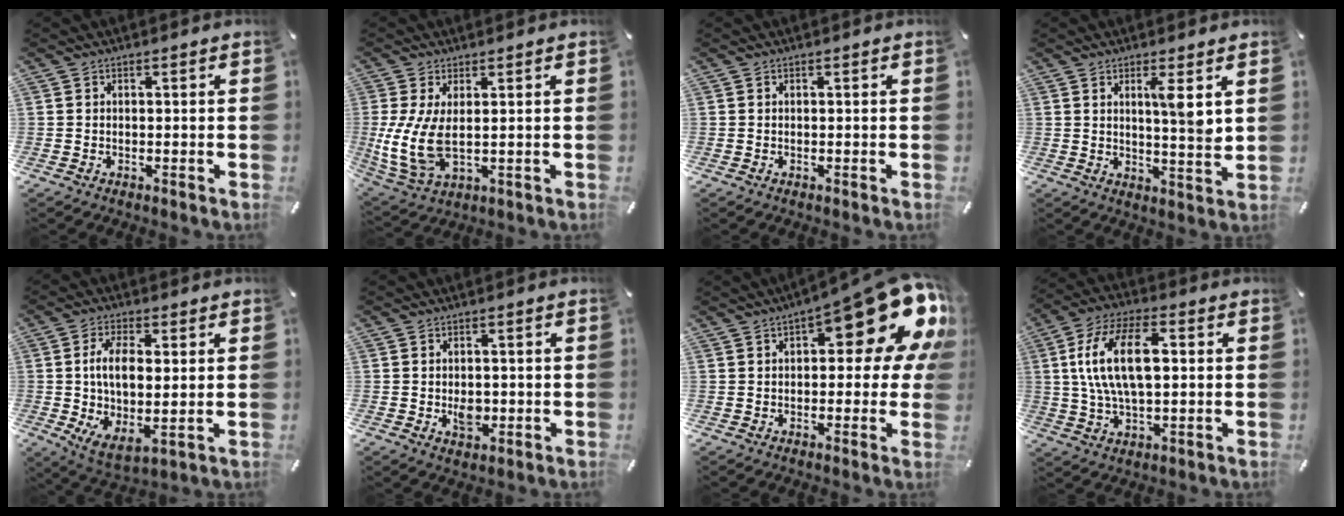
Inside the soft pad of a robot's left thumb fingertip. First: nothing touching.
{"total": 10.0, "force": [0.6, 4.7, 8.8], "torque": [-0.196, -0.018, 0.016]}
{"total": 0.0}
{"total": 6.1, "force": [2.7, 0.5, 5.5], "torque": [-0.088, -0.018, 0.038]}
{"total": 9.7, "force": [2.4, 5.1, 7.9], "torque": [-0.153, -0.005, 0.037]}
{"total": 4.3, "force": [-0.7, 3.1, 3.0], "torque": [-0.050, 0.000, -0.012]}
{"total": 19.4, "force": [8.1, 7.5, 15.9], "torque": [-0.202, -0.057, 0.128]}
{"total": 14.9, "force": [2.4, 7.7, 12.5], "torque": [-0.256, -0.002, 0.034]}